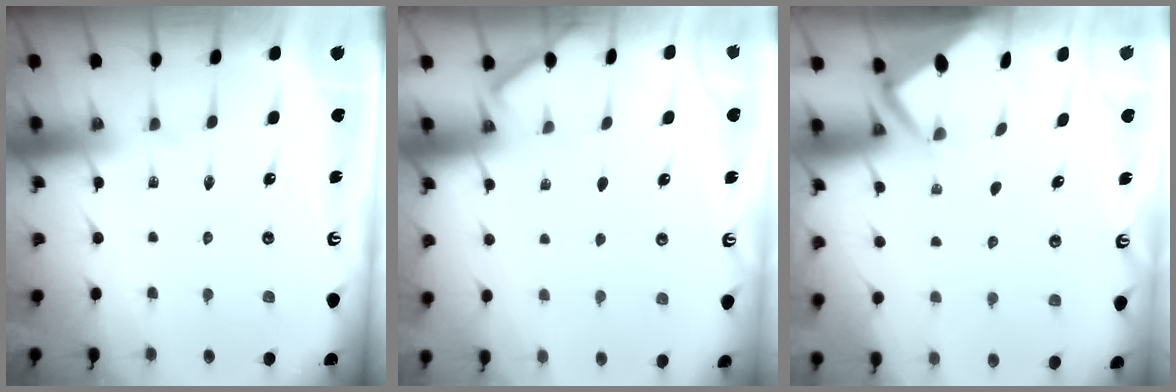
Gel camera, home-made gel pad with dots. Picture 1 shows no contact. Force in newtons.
{"total": 2.0, "press": 1.9, "slide": 0.3}
{"total": 2.5, "press": 2.5, "slide": 0.3}